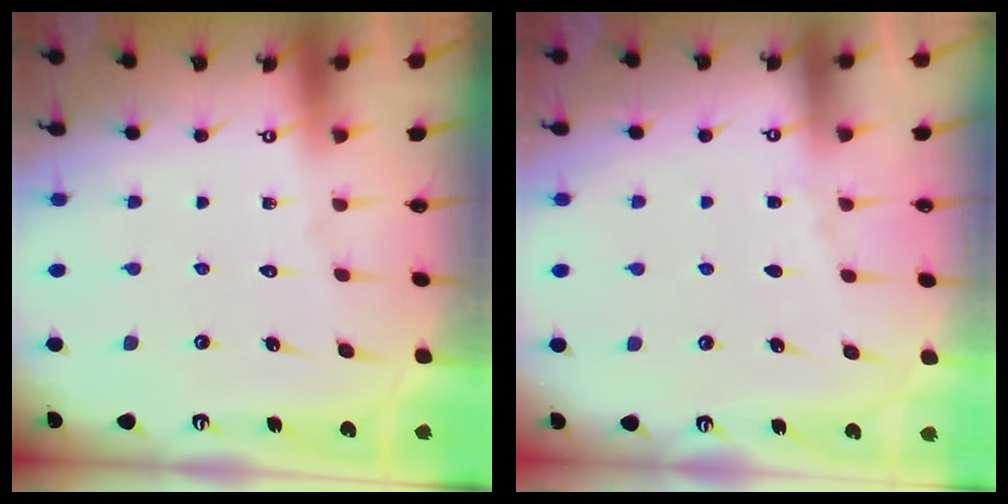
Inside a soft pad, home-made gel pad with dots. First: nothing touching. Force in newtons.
{"total": 2.5, "press": 2.4, "slide": 0.4}